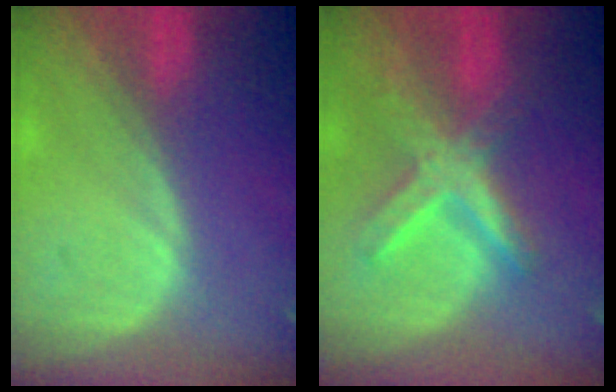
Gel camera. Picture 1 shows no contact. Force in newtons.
{"total": 8.1, "press": 7.0, "slide": 4.1}